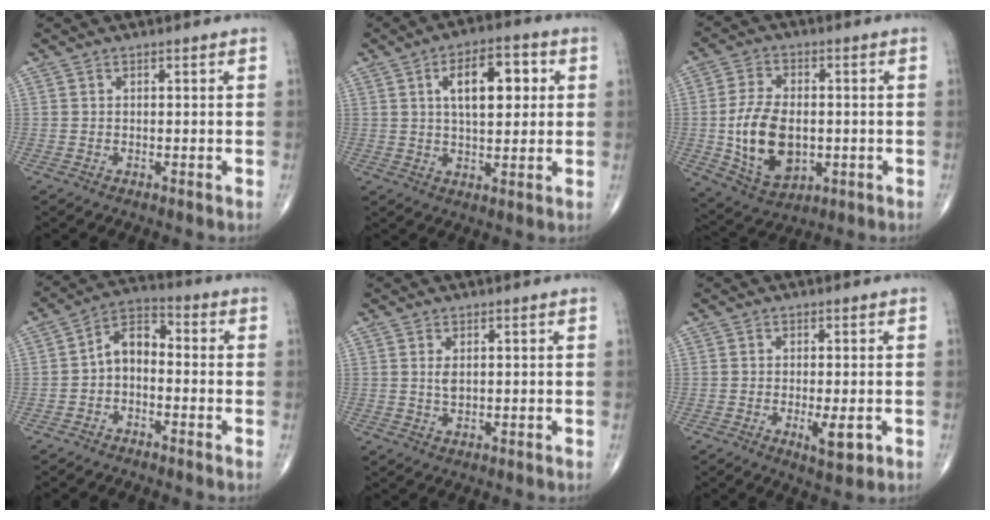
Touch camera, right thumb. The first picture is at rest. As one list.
[{"total": 11.2, "force": [2.9, 5.3, 9.5], "torque": [-0.124, 0.004, 0.042]}, {"total": 13.7, "force": [-1.4, 8.4, 10.7], "torque": [-0.186, -0.003, -0.011]}, {"total": 6.8, "force": [-1.4, 4.3, 5.1], "torque": [-0.076, 0.036, -0.041]}, {"total": 2.1, "force": [0.5, 1.0, 1.8], "torque": [-0.033, -0.005, 0.012]}, {"total": 4.7, "force": [-1.4, 1.5, 4.2], "torque": [-0.062, -0.008, -0.018]}]